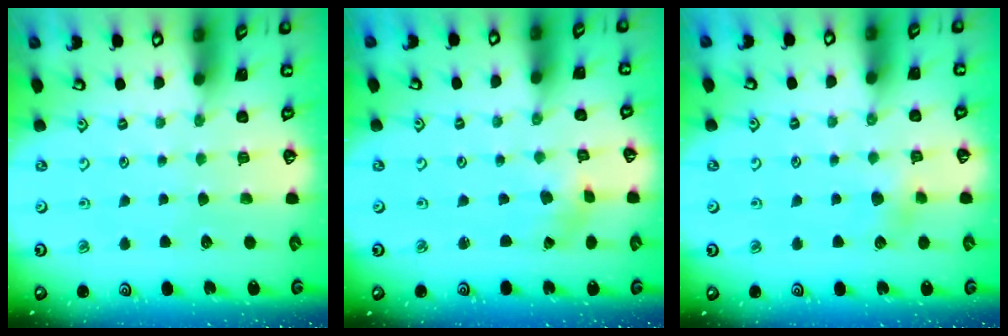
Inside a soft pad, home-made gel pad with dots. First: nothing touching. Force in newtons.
{"total": 1.5, "press": 1.5, "slide": 0.2}
{"total": 4.4, "press": 4.2, "slide": 1.0}